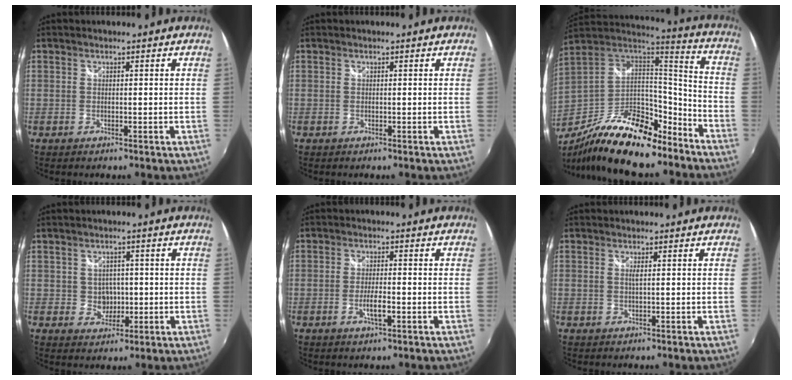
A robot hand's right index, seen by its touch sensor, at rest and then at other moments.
{"total": 0.0}
{"total": 26.8, "force": [-18.8, 10.3, 16.2], "torque": [-0.298, -0.019, -0.306]}
{"total": 3.4, "force": [-0.1, 3.3, 0.9], "torque": [-0.017, 0.006, 0.004]}
{"total": 3.2, "force": [-1.2, 0.5, 2.9], "torque": [-0.056, -0.006, -0.022]}
{"total": 0.8, "force": [0.2, -0.2, 0.8], "torque": [-0.015, 0.000, 0.002]}